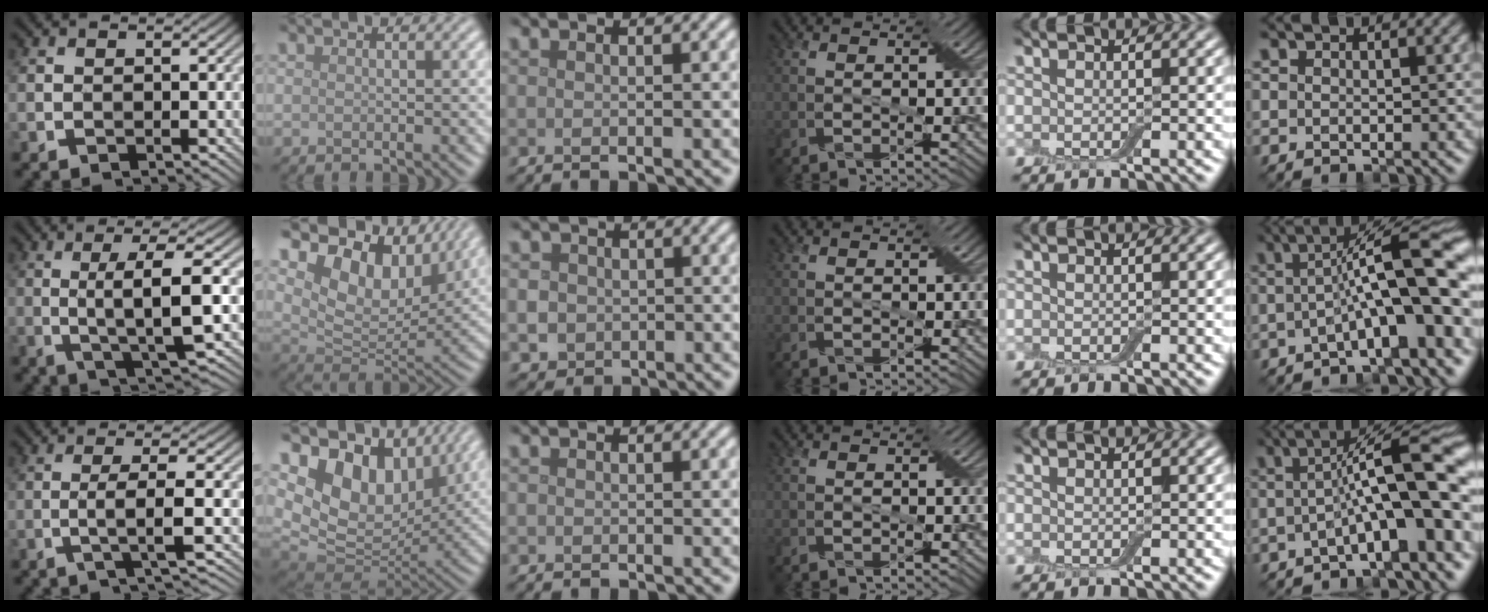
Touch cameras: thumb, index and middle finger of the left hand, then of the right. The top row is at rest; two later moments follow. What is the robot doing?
{"motion": "extract", "object": "backpack"}